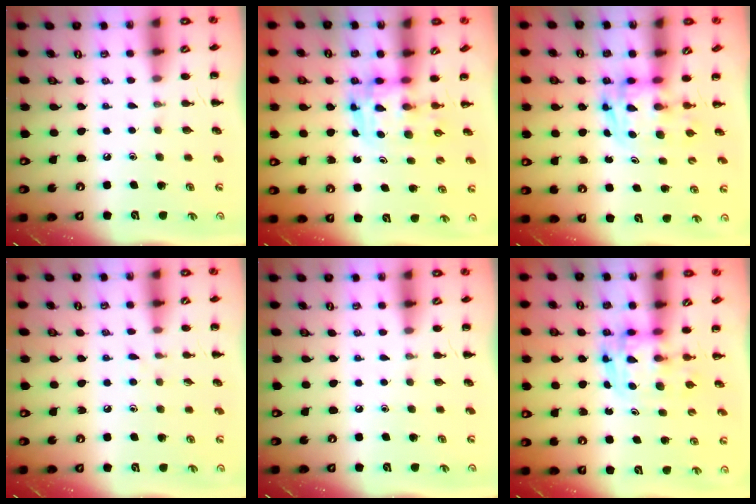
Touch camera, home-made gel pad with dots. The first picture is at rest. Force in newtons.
{"total": 3.7, "press": 3.7, "slide": 0.6}
{"total": 2.9, "press": 2.9, "slide": 0.5}
{"total": 4.9, "press": 4.5, "slide": 1.9}
{"total": 0.0}
{"total": 3.5, "press": 3.4, "slide": 0.7}